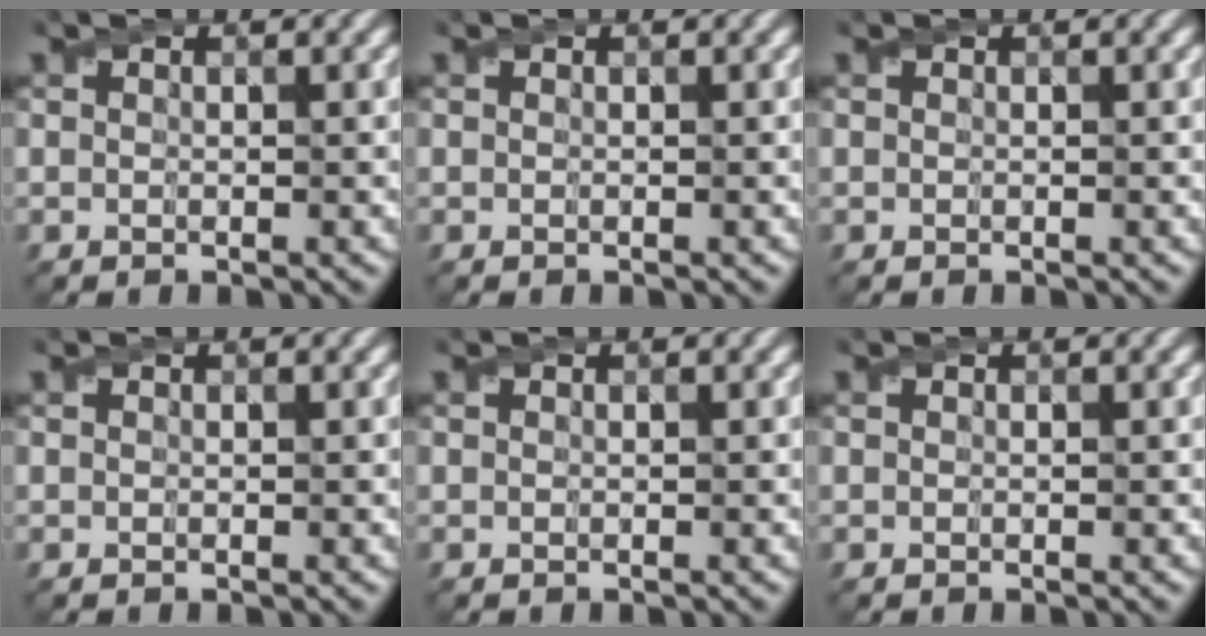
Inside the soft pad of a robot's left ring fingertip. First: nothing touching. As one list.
[{"total": 0.0}, {"total": 0.0}, {"total": 0.0}, {"total": 0.0}, {"total": 0.0}]